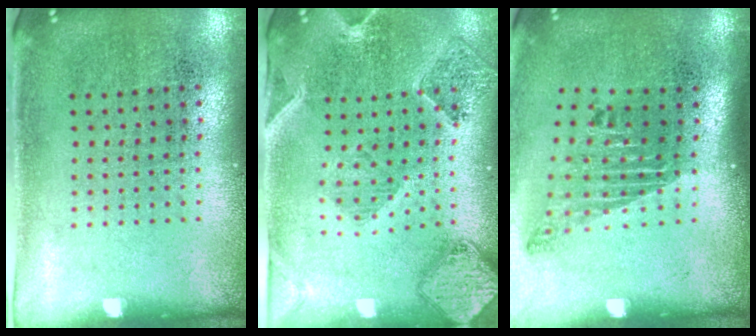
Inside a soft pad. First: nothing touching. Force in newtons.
{"total": 1.5, "press": 1.5, "slide": 0.2}
{"total": 1.8, "press": 1.2, "slide": 1.4}